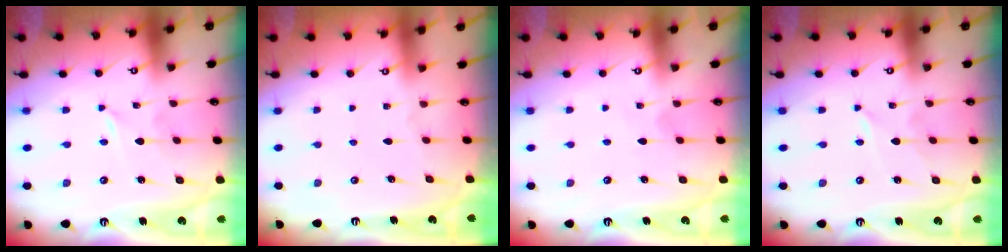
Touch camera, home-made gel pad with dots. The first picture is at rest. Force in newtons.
{"total": 0.0}
{"total": 2.6, "press": 2.6, "slide": 0.2}
{"total": 1.4, "press": 1.3, "slide": 0.3}